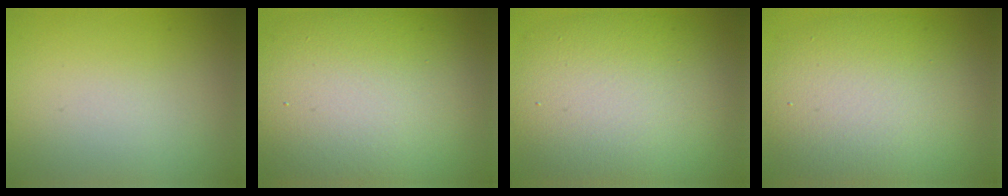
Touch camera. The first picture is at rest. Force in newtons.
{"total": 14.5, "press": 14.5, "slide": 0.7}
{"total": 11.1, "press": 11.1, "slide": 0.6}
{"total": 10.2, "press": 10.2, "slide": 0.5}